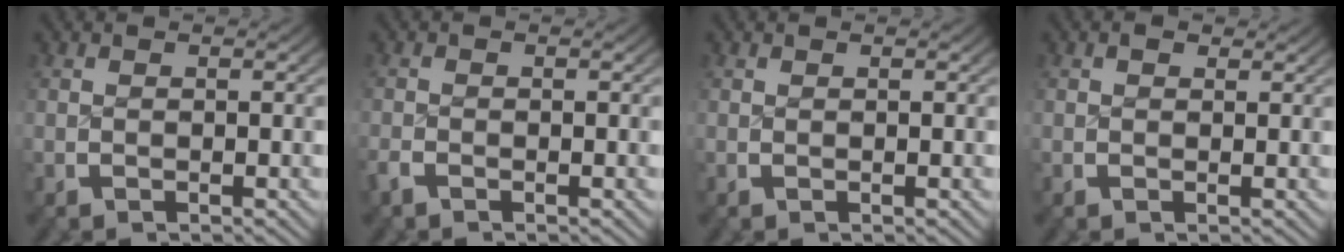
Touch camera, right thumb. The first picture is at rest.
{"total": 1.1, "force": [-0.9, 0.5, 0.3], "torque": [-0.007, -0.002, -0.022]}
{"total": 0.0}
{"total": 1.2, "force": [0.9, 0.6, 0.4], "torque": [-0.002, -0.001, 0.013]}